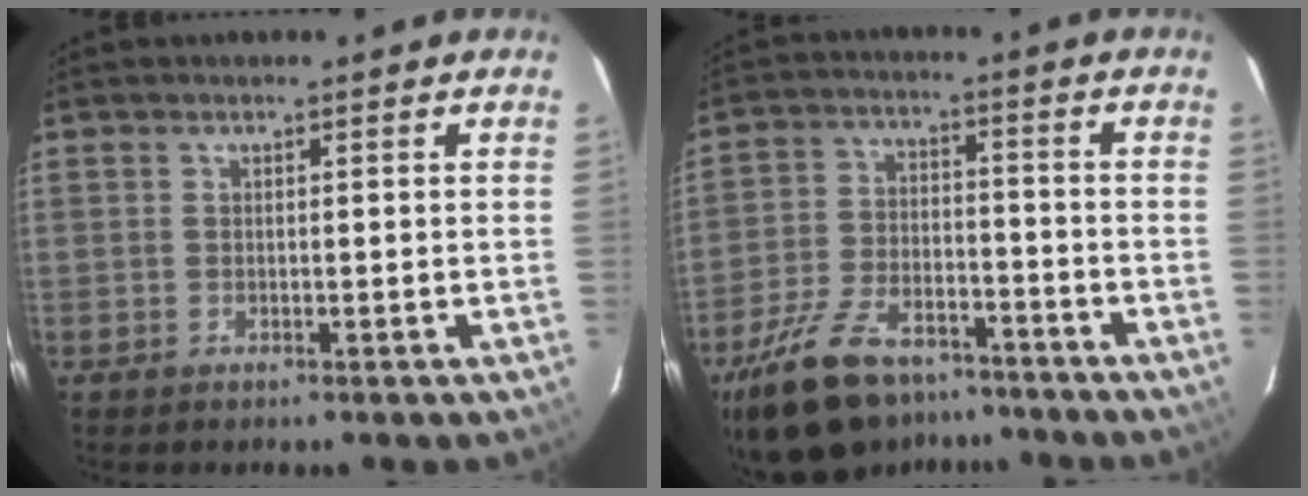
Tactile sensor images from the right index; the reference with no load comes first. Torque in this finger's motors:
{"motor_torque": [1.44, -0.70, 0.37, 0.11]}